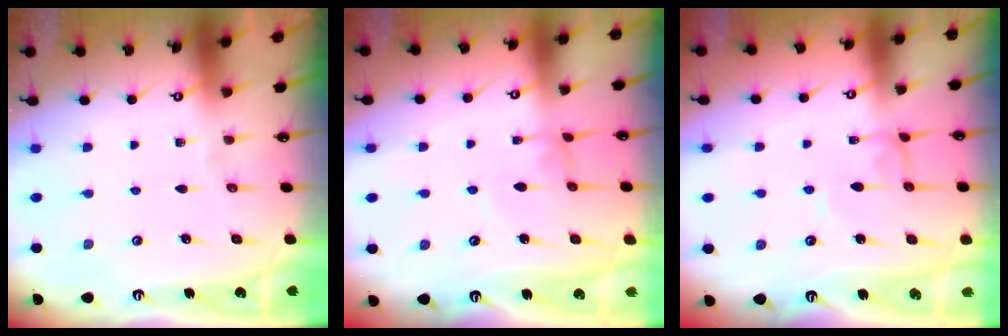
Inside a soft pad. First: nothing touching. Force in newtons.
{"total": 0.7, "press": 0.7, "slide": 0.1}
{"total": 0.5, "press": 0.5, "slide": 0.2}